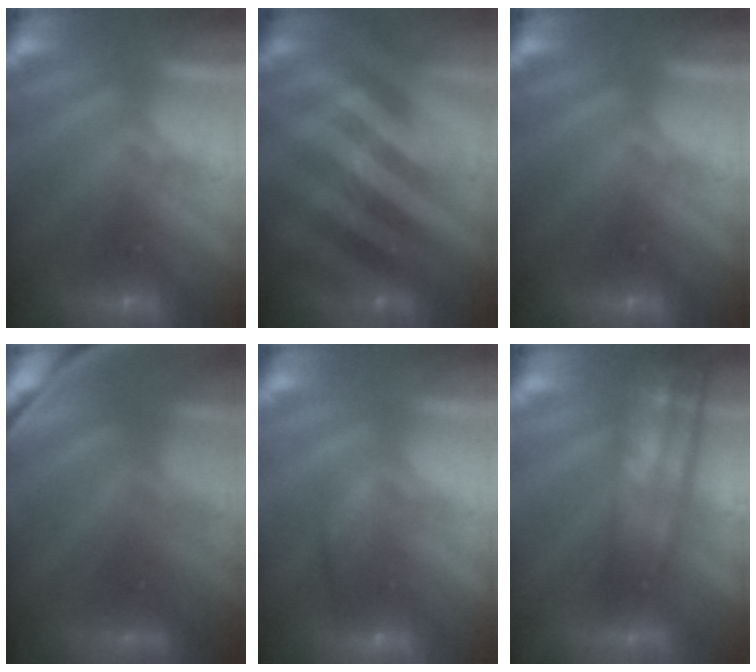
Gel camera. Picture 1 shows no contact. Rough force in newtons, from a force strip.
{"total": 2.3}
{"total": 0.0}
{"total": 6.7}
{"total": 2.8}
{"total": 5.7}